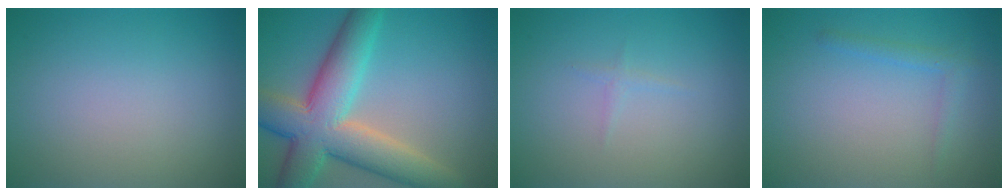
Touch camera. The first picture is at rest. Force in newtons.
{"total": 10.0, "press": 10.0, "slide": 0.5}
{"total": 1.0, "press": 0.9, "slide": 0.2}
{"total": 1.3, "press": 1.3, "slide": 0.1}